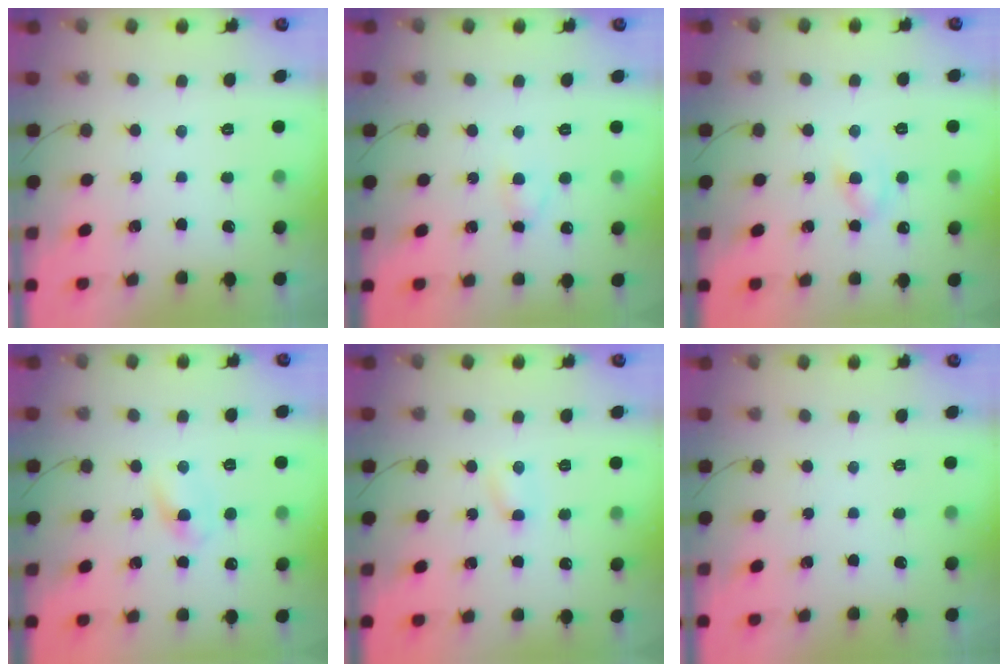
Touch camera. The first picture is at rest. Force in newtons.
{"total": 2.8, "press": 2.6, "slide": 1.1}
{"total": 3.4, "press": 3.2, "slide": 1.2}
{"total": 2.9, "press": 2.7, "slide": 1.2}
{"total": 1.8, "press": 1.7, "slide": 0.5}
{"total": 0.0}